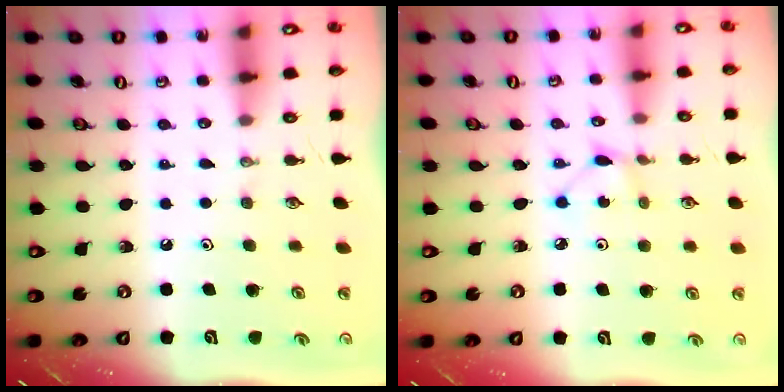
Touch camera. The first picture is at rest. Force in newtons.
{"total": 2.5, "press": 2.4, "slide": 0.3}